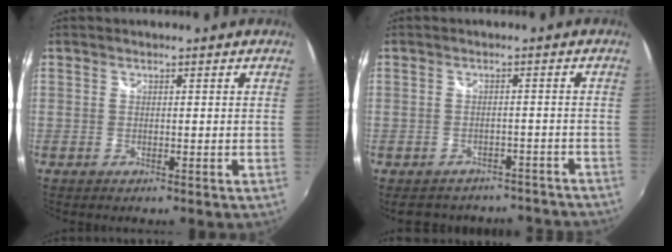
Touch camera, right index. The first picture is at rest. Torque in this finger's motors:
{"motor_torque": [-1.77, -0.37, -0.31, -0.21]}